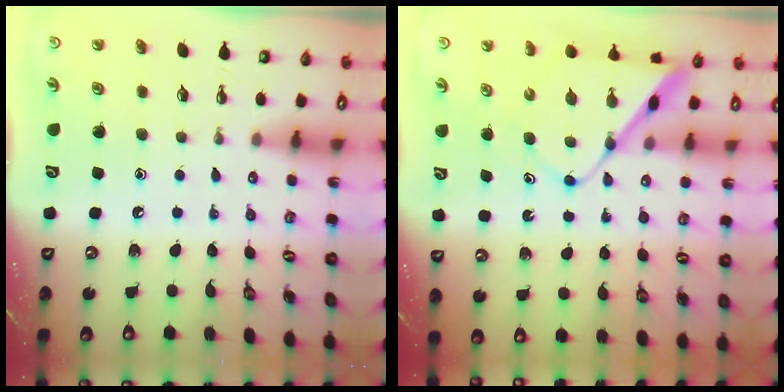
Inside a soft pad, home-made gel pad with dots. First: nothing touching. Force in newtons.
{"total": 9.4, "press": 9.4, "slide": 0.7}